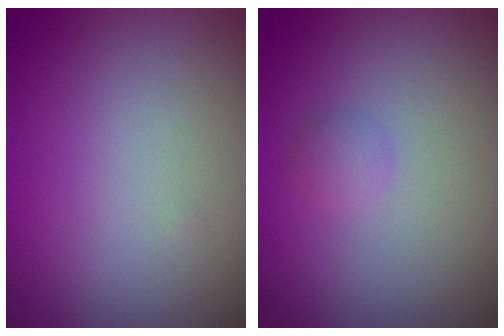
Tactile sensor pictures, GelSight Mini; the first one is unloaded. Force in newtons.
{"total": 1.1, "press": 1.1, "slide": 0.0}